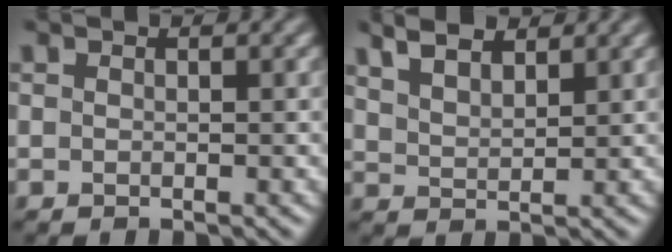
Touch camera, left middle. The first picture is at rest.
{"total": 4.4, "force": [3.7, 1.4, 1.8], "torque": [-0.034, 0.018, 0.058]}